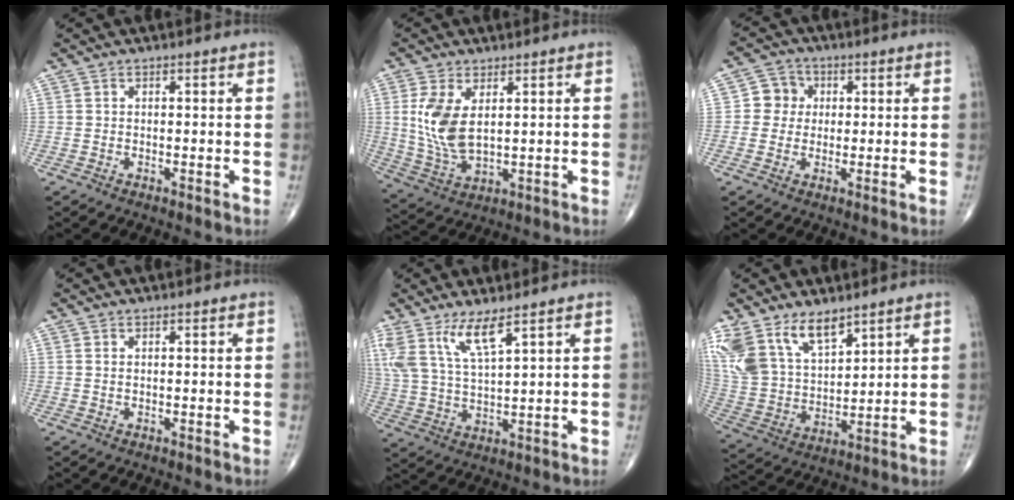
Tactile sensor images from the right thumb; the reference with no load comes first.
{"total": 10.1, "force": [2.3, 5.3, 8.3], "torque": [-0.171, -0.014, 0.060]}
{"total": 5.2, "force": [0.5, 4.9, 1.5], "torque": [0.004, 0.008, 0.000]}
{"total": 0.5, "force": [0.3, 0.2, 0.3], "torque": [-0.009, 0.002, 0.009]}
{"total": 8.9, "force": [5.8, 1.8, 6.5], "torque": [-0.145, -0.026, 0.127]}
{"total": 16.3, "force": [10.6, 8.5, 8.9], "torque": [-0.167, -0.034, 0.222]}